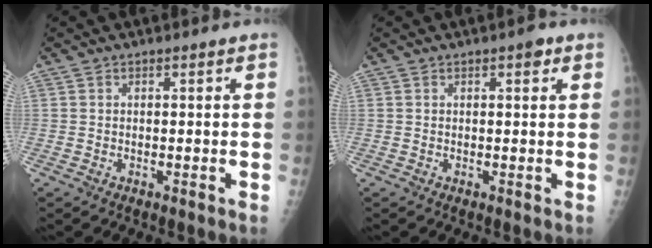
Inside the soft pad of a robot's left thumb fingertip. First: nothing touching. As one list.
[{"total": 1.8, "force": [0.9, 0.6, 1.4], "torque": [-0.014, 0.000, 0.010]}]